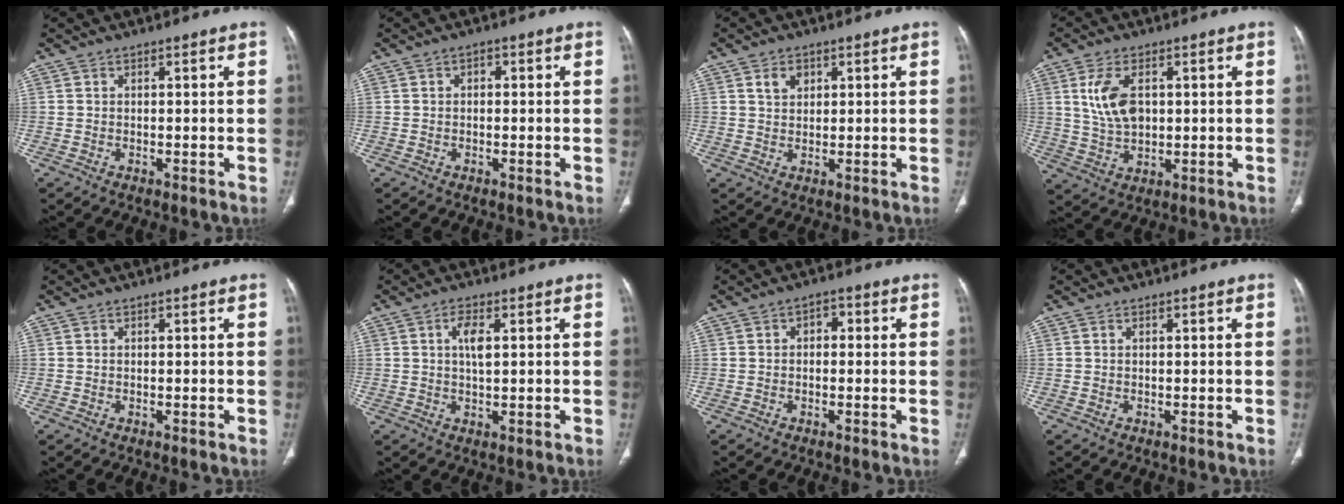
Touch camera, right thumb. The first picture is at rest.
{"total": 1.1, "force": [0.1, 0.9, 0.7], "torque": [-0.004, 0.004, -0.004]}
{"total": 3.0, "force": [1.4, 2.2, 1.5], "torque": [-0.015, -0.007, 0.027]}
{"total": 8.4, "force": [2.0, 5.0, 6.5], "torque": [-0.127, -0.004, 0.048]}
{"total": 0.0}
{"total": 4.0, "force": [1.0, 1.4, 3.6], "torque": [-0.065, -0.004, 0.018]}
{"total": 2.5, "force": [0.2, 1.7, 1.7], "torque": [-0.012, 0.007, -0.006]}
{"total": 0.0}